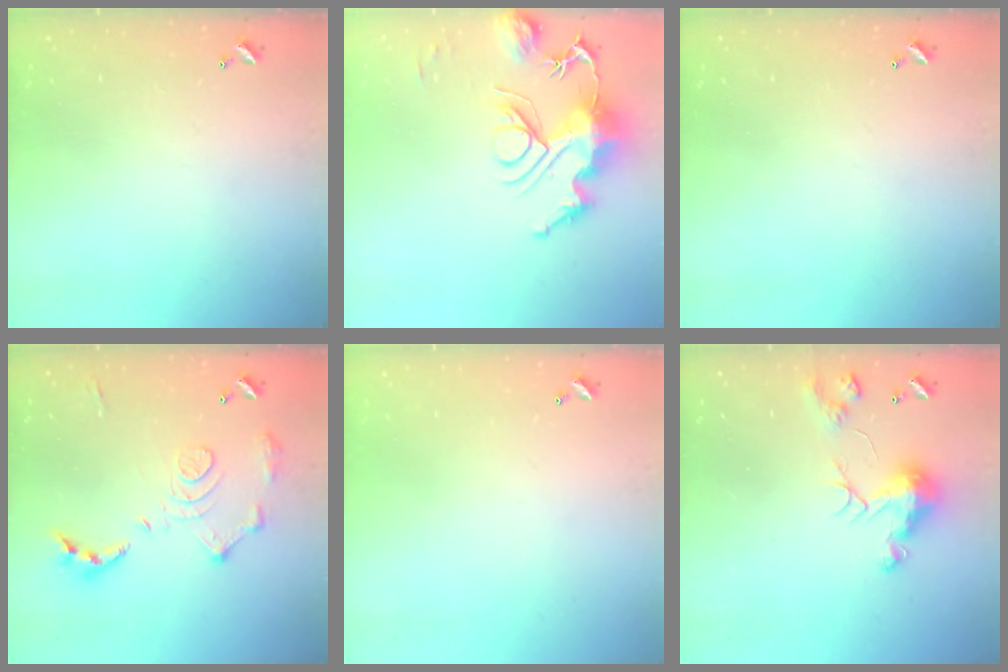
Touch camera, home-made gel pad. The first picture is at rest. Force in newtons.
{"total": 13.8, "press": 13.7, "slide": 0.8}
{"total": 0.0}
{"total": 14.2, "press": 14.1, "slide": 1.2}
{"total": 0.0}
{"total": 11.0, "press": 11.0, "slide": 0.7}